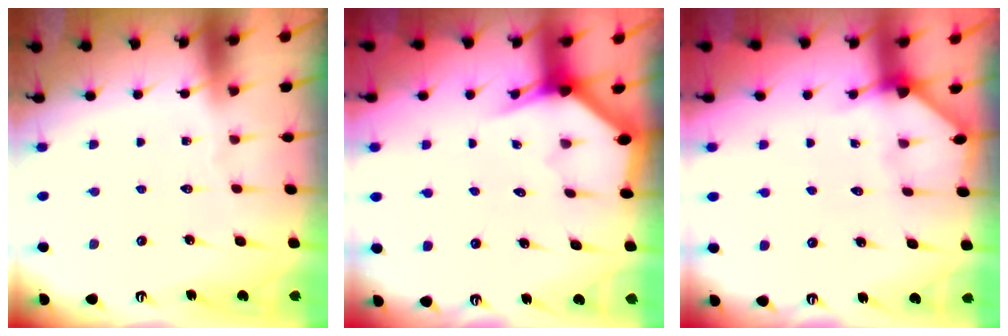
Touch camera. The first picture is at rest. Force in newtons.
{"total": 3.0, "press": 3.0, "slide": 0.1}
{"total": 3.4, "press": 3.4, "slide": 0.3}